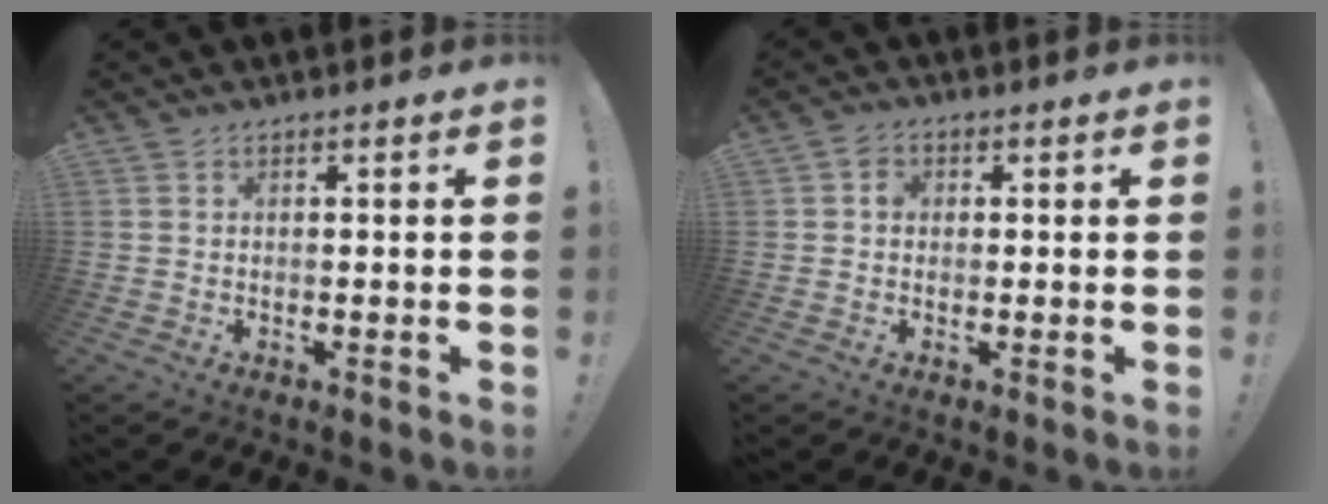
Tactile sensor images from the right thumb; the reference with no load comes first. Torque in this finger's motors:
{"motor_torque": [0.32, 0.20, 0.59, -0.09, -0.04]}